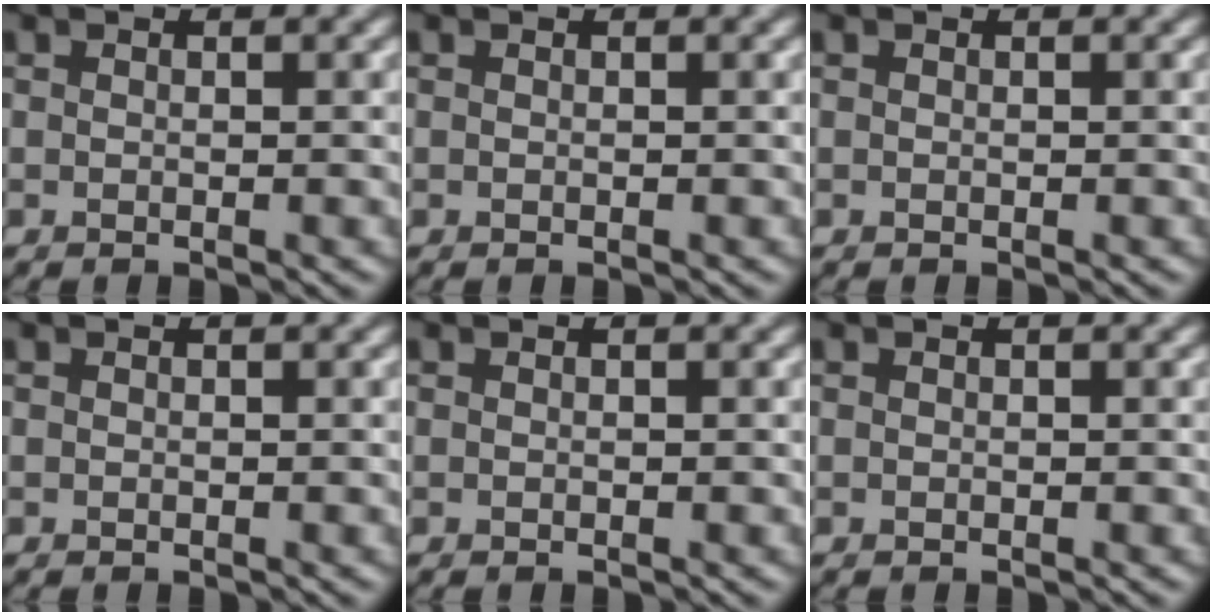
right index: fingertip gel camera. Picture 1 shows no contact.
{"total": 0.0}
{"total": 0.0}
{"total": 0.0}
{"total": 0.0}
{"total": 0.0}